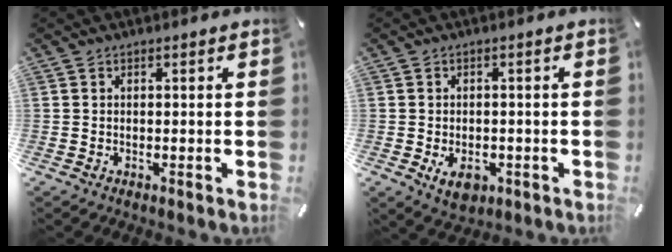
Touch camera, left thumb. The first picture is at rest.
{"total": 4.8, "force": [-1.7, 3.3, 3.1], "torque": [-0.054, 0.003, -0.032]}